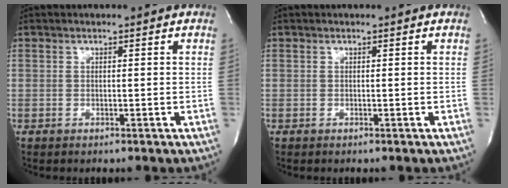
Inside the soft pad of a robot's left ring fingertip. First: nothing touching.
{"total": 0.0}